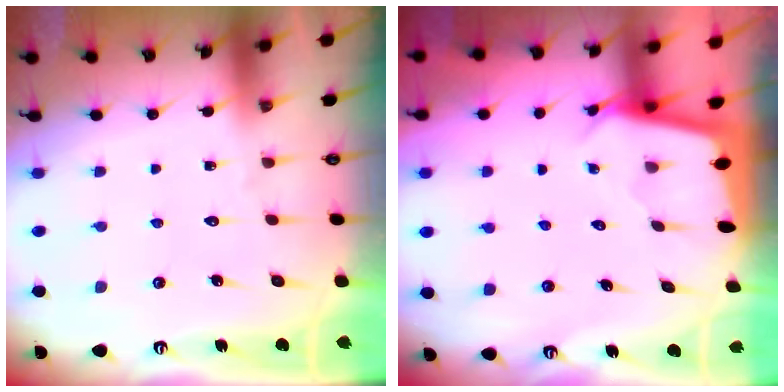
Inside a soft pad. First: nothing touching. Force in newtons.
{"total": 2.5, "press": 2.5, "slide": 0.1}